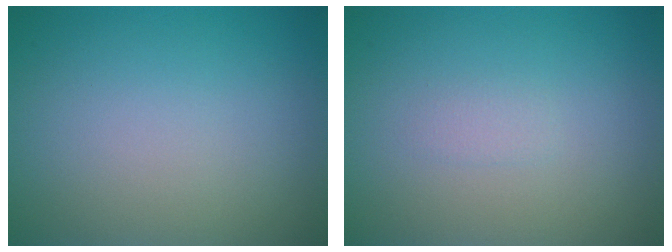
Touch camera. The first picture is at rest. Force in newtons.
{"total": 0.7, "press": 0.6, "slide": 0.2}